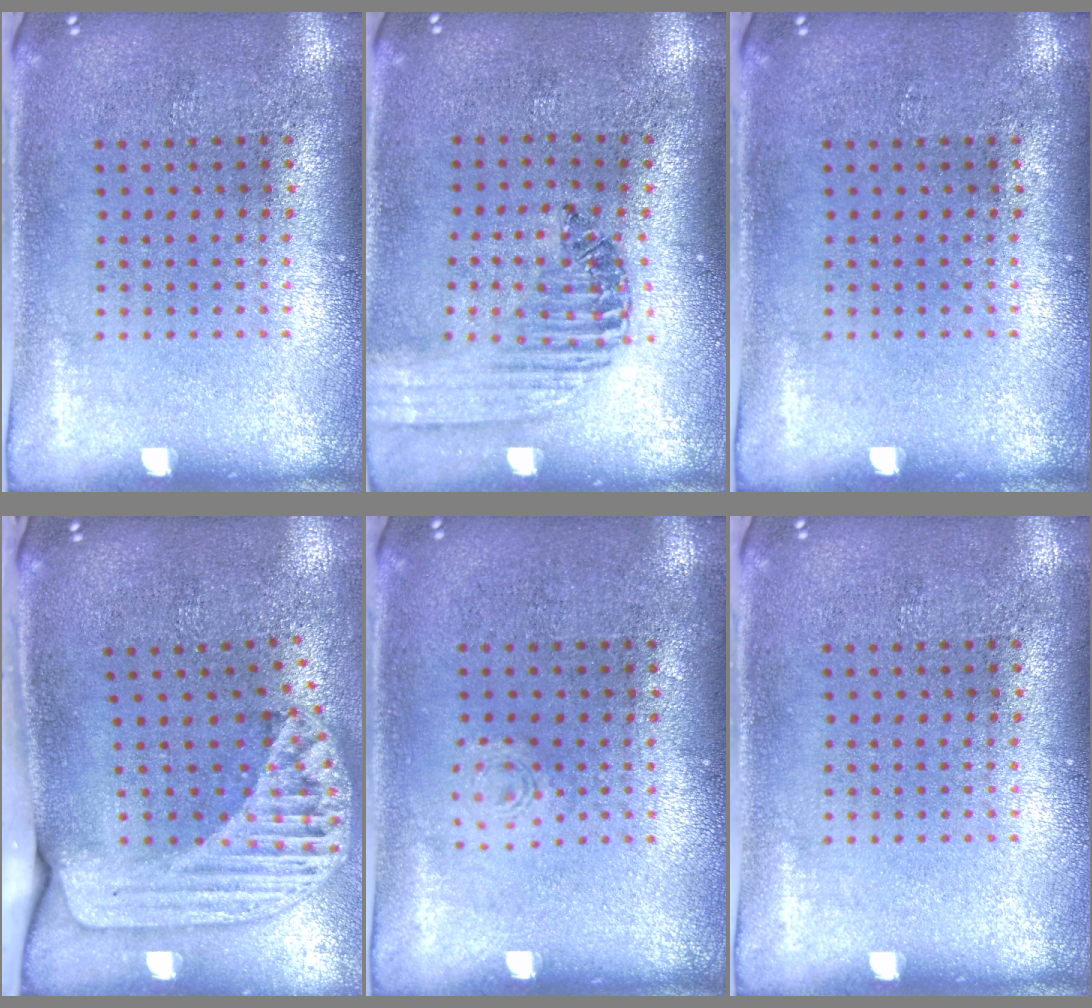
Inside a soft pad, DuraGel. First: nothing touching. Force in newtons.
{"total": 1.3, "press": 1.3, "slide": 0.4}
{"total": 0.0}
{"total": 2.3, "press": 1.7, "slide": 1.5}
{"total": 0.6, "press": 0.6, "slide": 0.1}
{"total": 0.0}